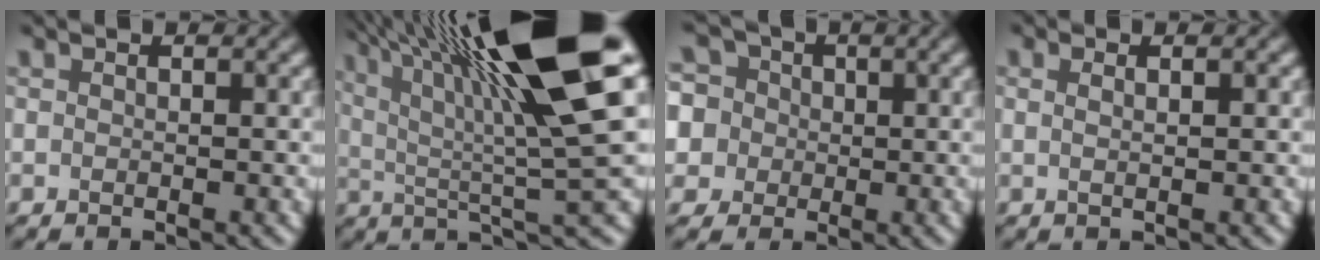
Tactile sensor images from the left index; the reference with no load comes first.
{"total": 16.8, "force": [7.1, 3.2, 14.9], "torque": [-0.249, 0.023, 0.119]}
{"total": 9.1, "force": [2.4, 7.8, 4.1], "torque": [-0.089, 0.045, 0.003]}
{"total": 1.9, "force": [0.9, 0.7, 1.5], "torque": [-0.015, 0.005, -0.003]}